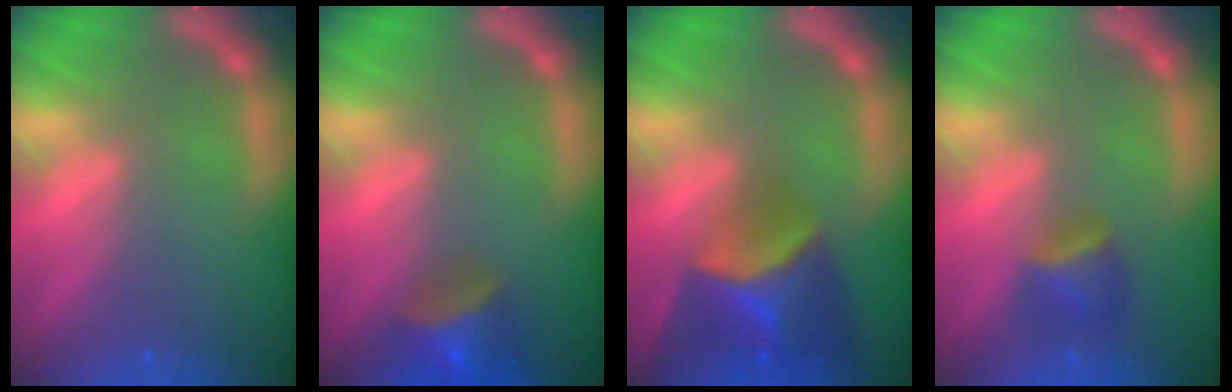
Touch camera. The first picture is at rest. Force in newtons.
{"total": 5.0}
{"total": 8.4}
{"total": 2.9}